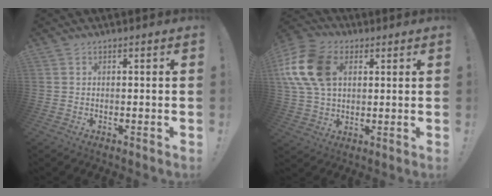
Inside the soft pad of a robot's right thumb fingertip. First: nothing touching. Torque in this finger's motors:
{"motor_torque": [1.66, 2.16, 0.46, 0.40, 0.33]}